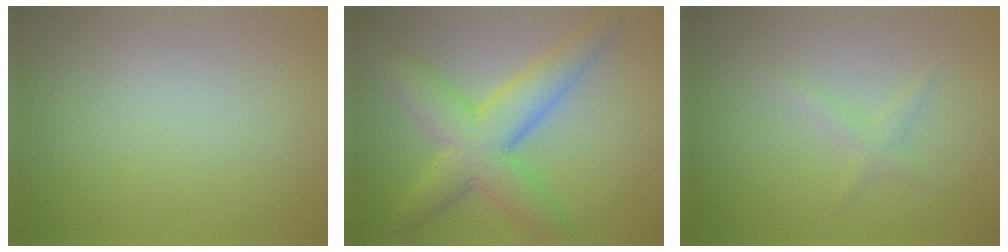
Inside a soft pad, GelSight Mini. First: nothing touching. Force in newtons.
{"total": 6.9, "press": 6.9, "slide": 0.2}
{"total": 1.2, "press": 1.2, "slide": 0.0}